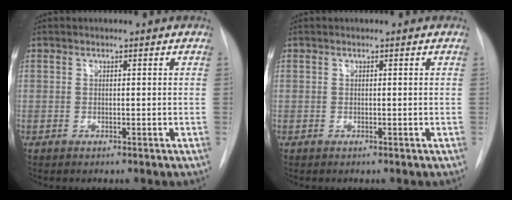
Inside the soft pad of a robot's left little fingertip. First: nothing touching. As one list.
[{"total": 0.0}]